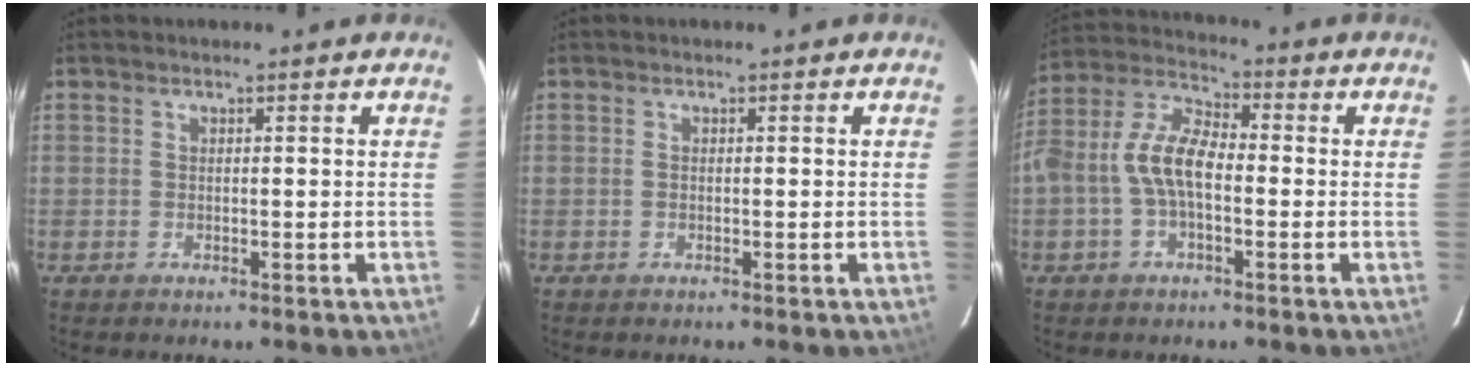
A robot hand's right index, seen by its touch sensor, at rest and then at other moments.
{"total": 0.0}
{"total": 9.2, "force": [-1.7, 4.6, 7.7], "torque": [-0.167, 0.020, -0.035]}